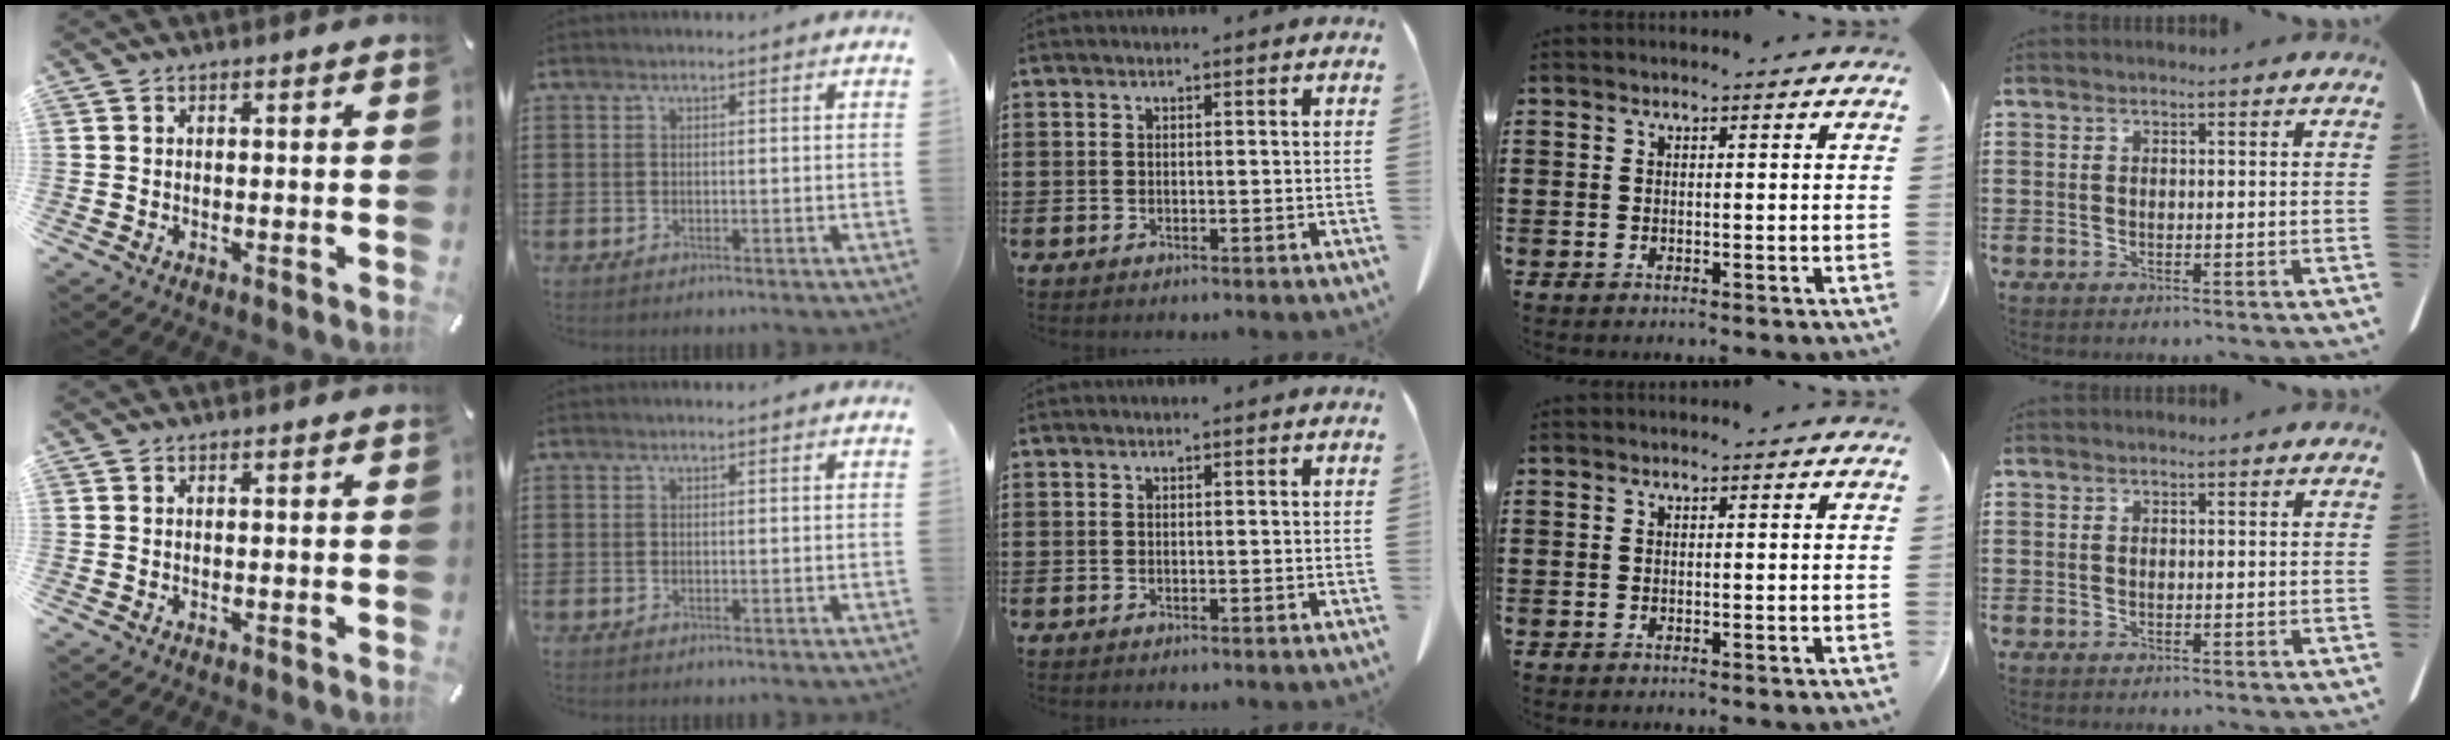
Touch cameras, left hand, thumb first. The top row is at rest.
{}